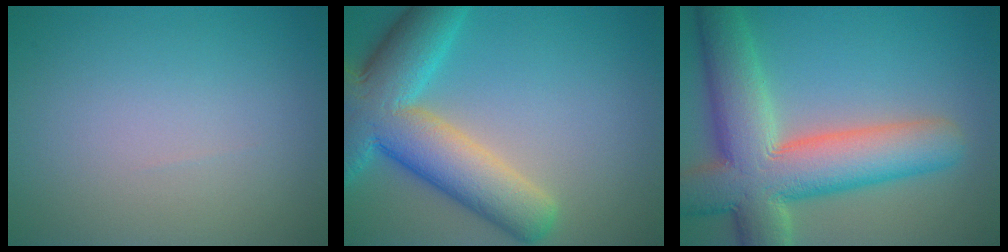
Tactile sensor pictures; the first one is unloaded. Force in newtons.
{"total": 10.4, "press": 10.4, "slide": 0.7}
{"total": 11.8, "press": 11.8, "slide": 1.0}